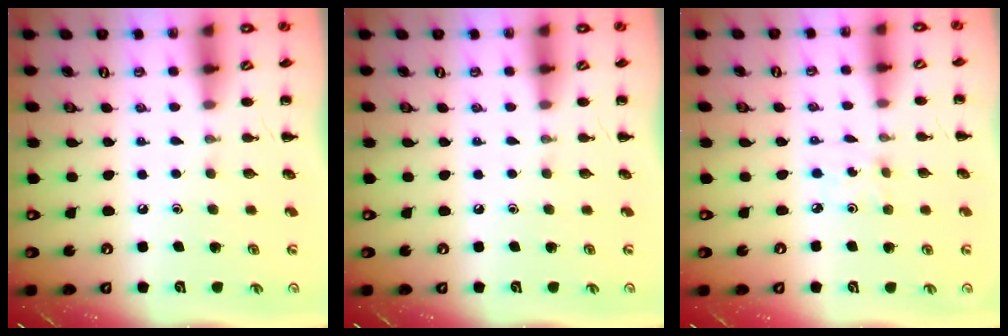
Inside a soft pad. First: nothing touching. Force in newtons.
{"total": 0.0}
{"total": 1.2, "press": 1.1, "slide": 0.4}